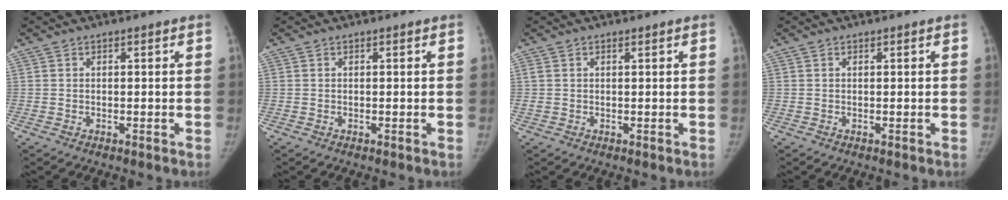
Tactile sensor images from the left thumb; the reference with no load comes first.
{"total": 0.0}
{"total": 1.3, "force": [0.5, 0.8, 0.9], "torque": [-0.022, 0.001, 0.016]}
{"total": 0.0}